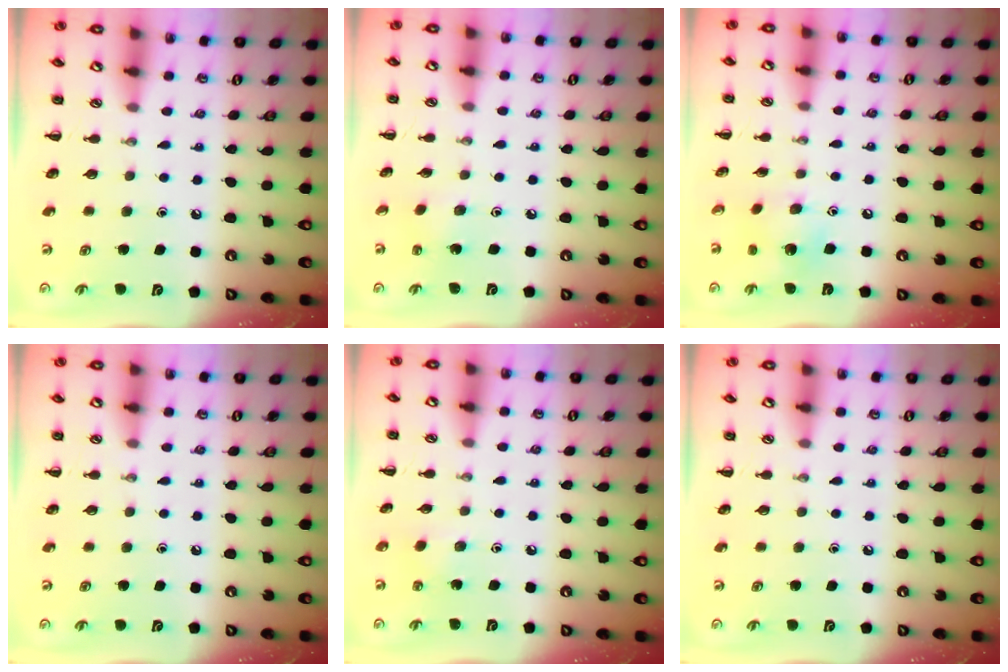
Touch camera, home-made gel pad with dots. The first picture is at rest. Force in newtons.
{"total": 1.8, "press": 1.7, "slide": 0.7}
{"total": 6.6, "press": 6.4, "slide": 1.4}
{"total": 0.0}
{"total": 2.7, "press": 2.6, "slide": 0.8}
{"total": 0.0}